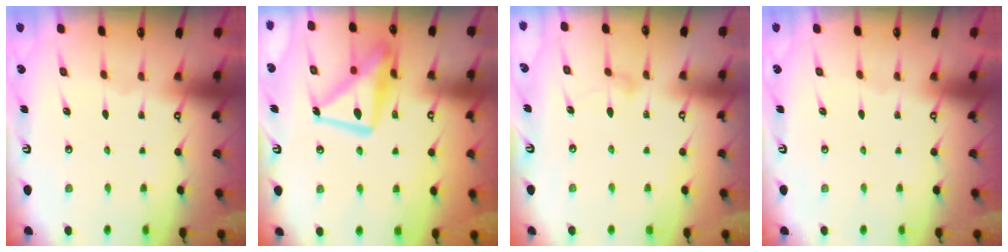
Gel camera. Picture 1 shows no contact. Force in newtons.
{"total": 15.8, "press": 15.8, "slide": 1.5}
{"total": 6.9, "press": 6.9, "slide": 0.4}
{"total": 0.0}